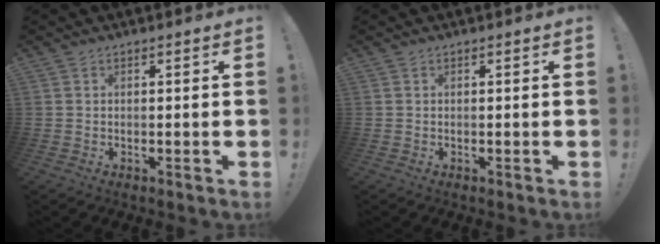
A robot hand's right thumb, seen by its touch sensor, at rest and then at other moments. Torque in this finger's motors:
{"motor_torque": [0.00, 0.00, -0.06, 0.06, 0.04]}